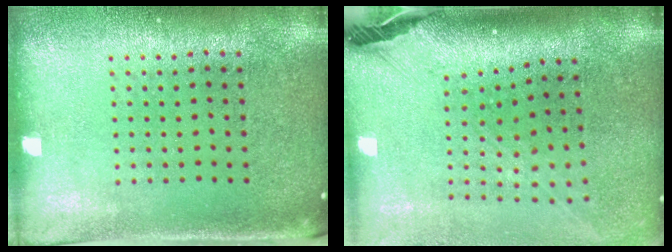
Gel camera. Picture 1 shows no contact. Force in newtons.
{"total": 2.8, "press": 2.0, "slide": 1.9}